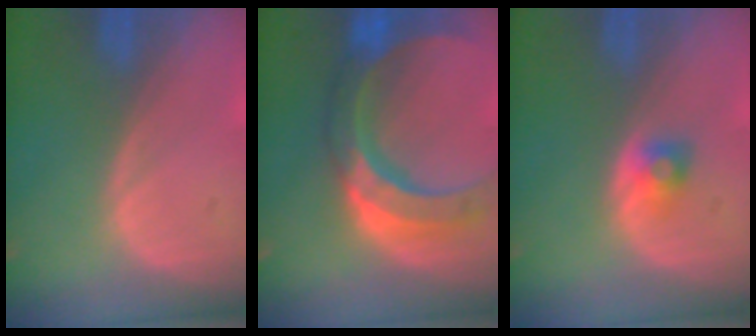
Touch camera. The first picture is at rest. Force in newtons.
{"total": 11.6, "press": 9.8, "slide": 6.2}
{"total": 2.2, "press": 2.2, "slide": 0.3}